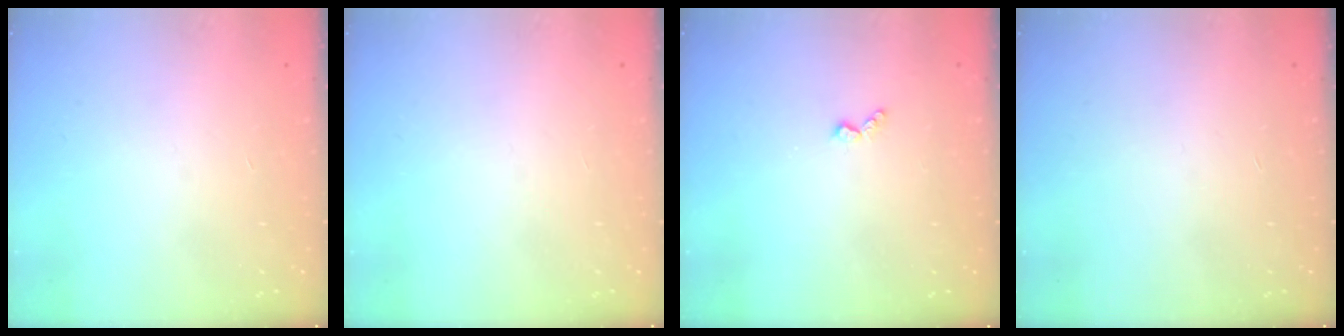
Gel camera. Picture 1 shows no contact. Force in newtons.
{"total": 0.0}
{"total": 3.6, "press": 3.6, "slide": 0.6}
{"total": 0.0}